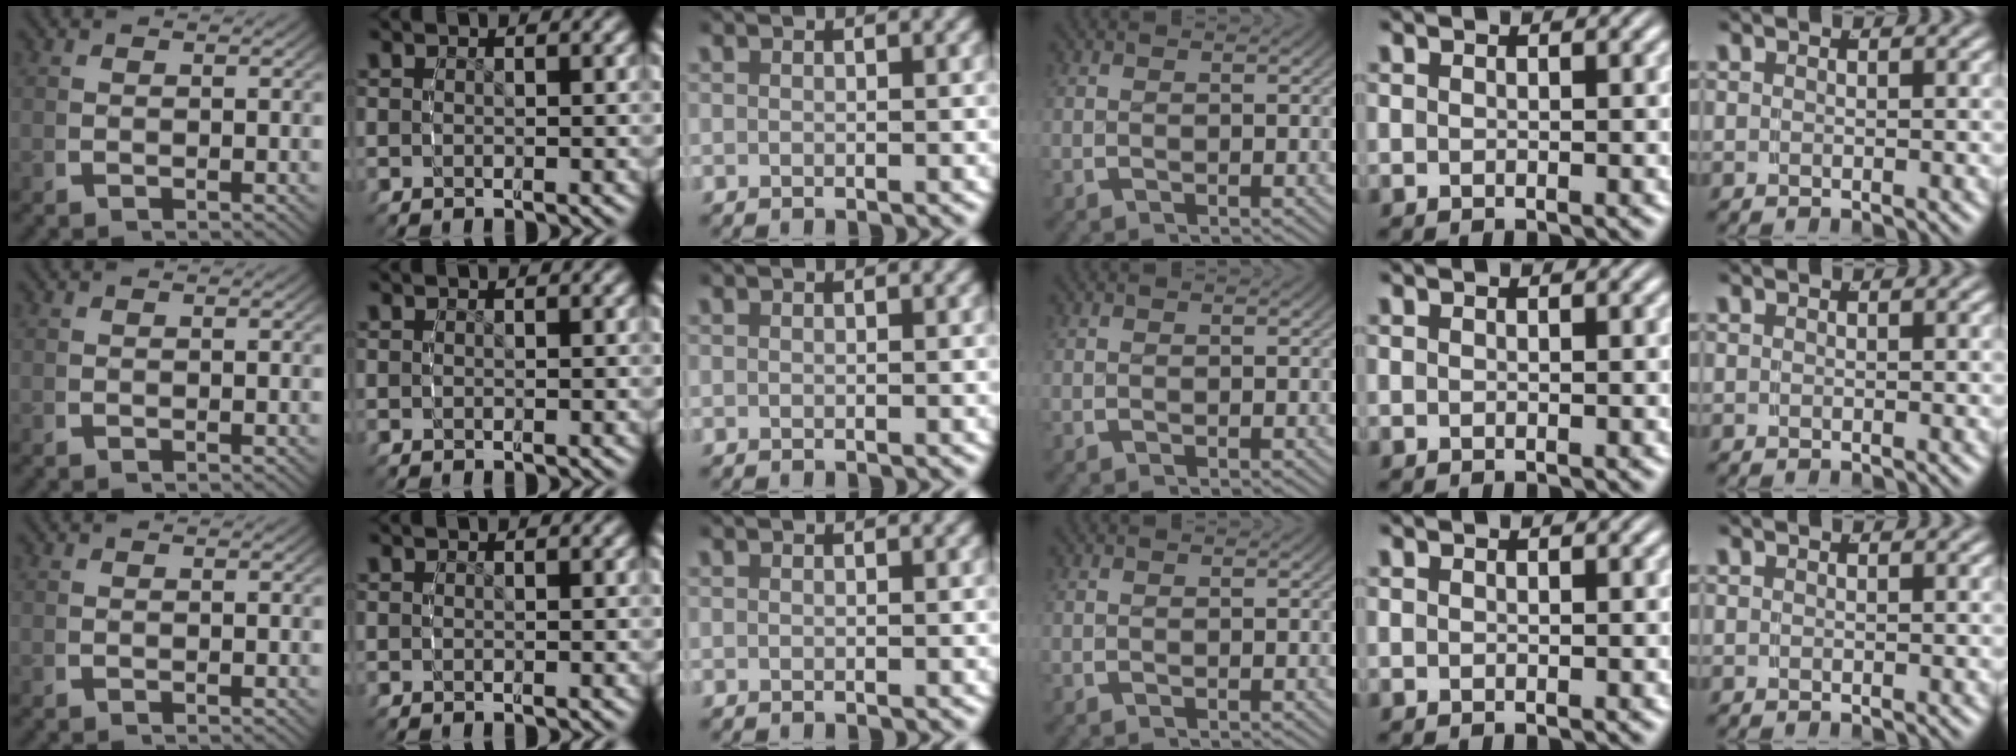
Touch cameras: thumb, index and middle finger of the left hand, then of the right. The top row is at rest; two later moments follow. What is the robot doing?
{"motion": "reach", "object": "shirt"}